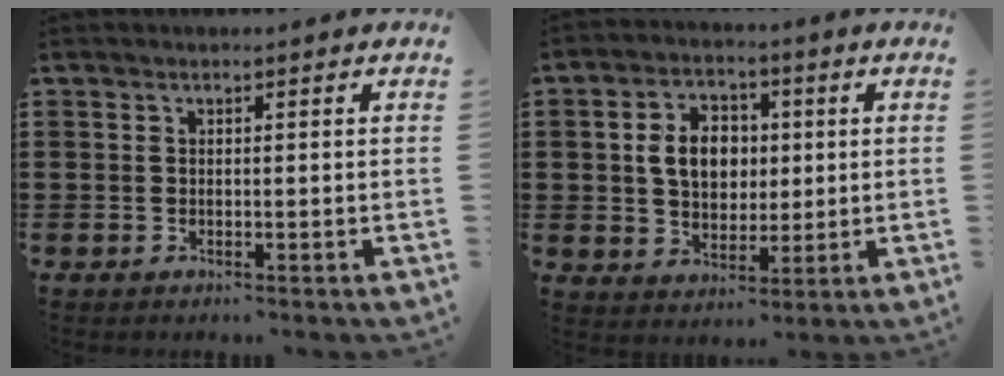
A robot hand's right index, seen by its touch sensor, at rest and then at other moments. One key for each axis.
{"total": 7.3, "fx": 0.8, "fy": 5.6, "fz": 4.7, "tx": -0.105, "ty": 0.008, "tz": 0.005}